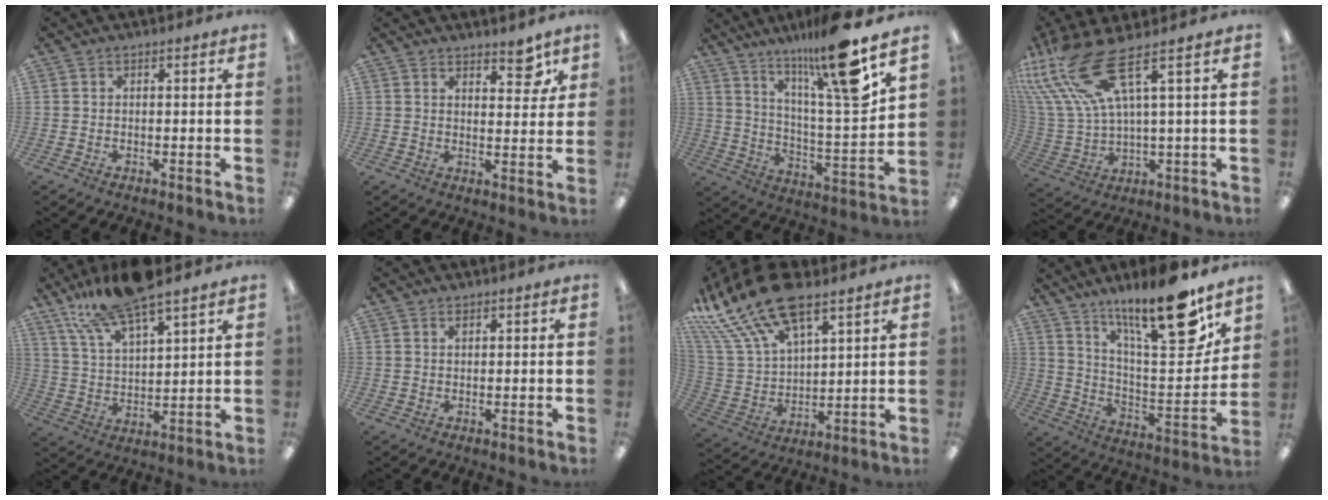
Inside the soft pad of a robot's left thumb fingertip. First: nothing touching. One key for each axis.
{"total": 5.6, "fx": 4.5, "fy": 2.3, "fz": 2.4, "tx": -0.010, "ty": -0.031, "tz": 0.073}
{"total": 19.0, "fx": 13.5, "fy": 1.6, "fz": 13.2, "tx": -0.224, "ty": -0.081, "tz": 0.205}
{"total": 17.7, "fx": 9.6, "fy": 5.5, "fz": 13.8, "tx": -0.313, "ty": -0.045, "tz": 0.162}
{"total": 15.0, "fx": 12.1, "fy": 3.8, "fz": 8.0, "tx": -0.162, "ty": -0.057, "tz": 0.213}
{"total": 0.9, "fx": 0.7, "fy": 0.5, "fz": 0.4, "tx": -0.002, "ty": -0.002, "tz": 0.010}
{"total": 21.5, "fx": 14.2, "fy": 9.8, "fz": 12.7, "tx": -0.268, "ty": -0.072, "tz": 0.255}
{"total": 20.8, "fx": 15.3, "fy": 4.3, "fz": 13.4, "tx": -0.210, "ty": -0.108, "tz": 0.243}